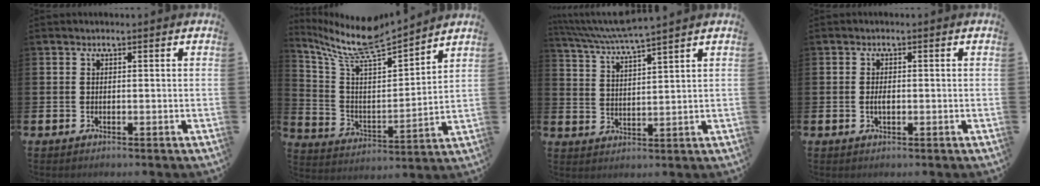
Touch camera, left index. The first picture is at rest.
{"total": 9.8, "force": [9.1, 0.9, 3.6], "torque": [-0.106, -0.067, 0.154]}
{"total": 5.2, "force": [4.9, -0.3, 1.8], "torque": [-0.059, -0.030, 0.084]}
{"total": 1.5, "force": [-0.1, 0.7, 1.3], "torque": [-0.024, 0.002, -0.003]}